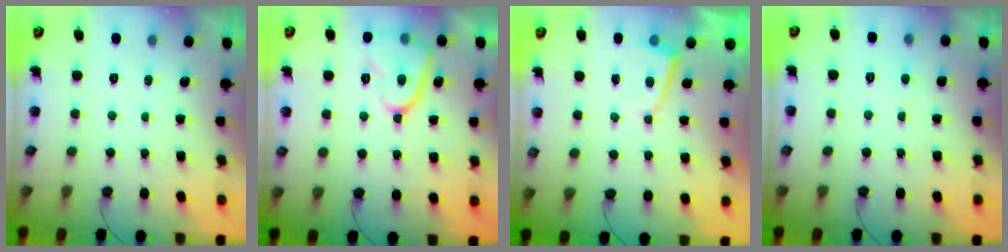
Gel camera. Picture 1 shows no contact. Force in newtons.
{"total": 11.9, "press": 11.8, "slide": 1.5}
{"total": 3.2, "press": 3.2, "slide": 0.3}
{"total": 2.8, "press": 2.7, "slide": 0.4}